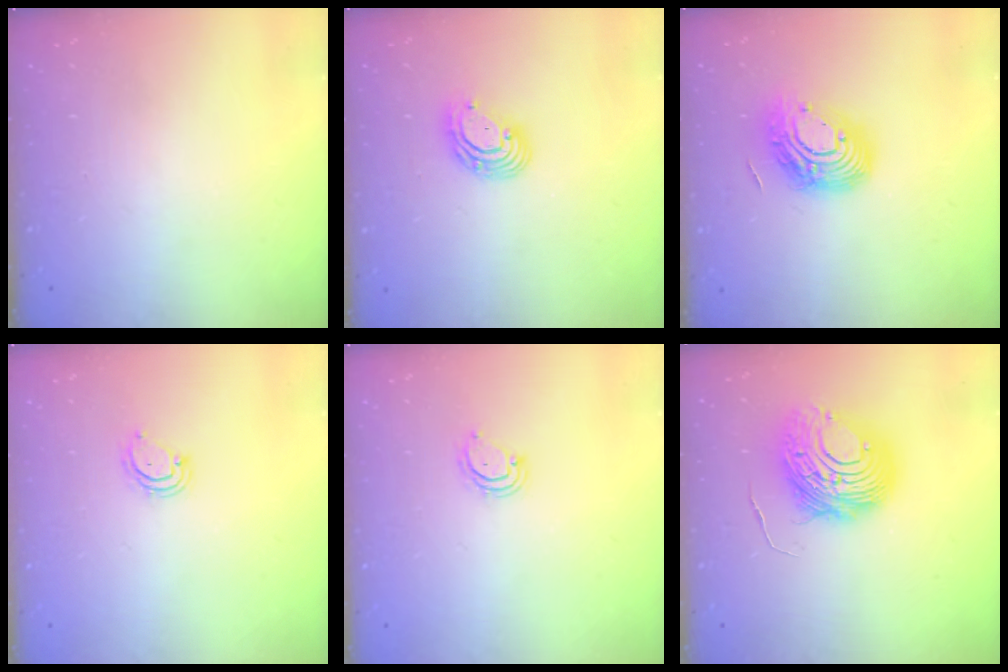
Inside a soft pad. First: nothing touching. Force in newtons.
{"total": 8.8, "press": 8.6, "slide": 1.7}
{"total": 14.8, "press": 14.7, "slide": 1.0}
{"total": 4.2, "press": 4.1, "slide": 0.5}
{"total": 4.2, "press": 4.1, "slide": 0.5}
{"total": 13.2, "press": 13.2, "slide": 1.3}